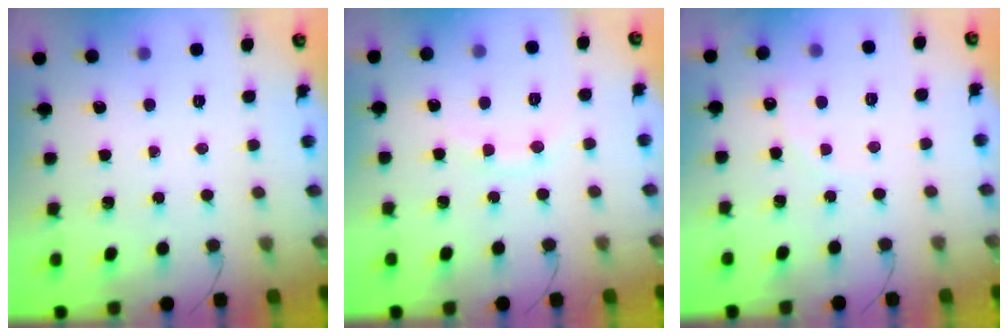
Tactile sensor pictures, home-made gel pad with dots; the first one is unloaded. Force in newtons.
{"total": 4.7, "press": 4.5, "slide": 1.4}
{"total": 5.8, "press": 5.7, "slide": 1.2}